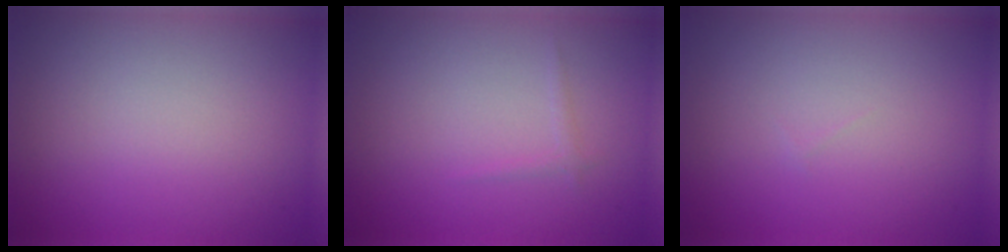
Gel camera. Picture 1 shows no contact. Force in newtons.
{"total": 0.6, "press": 0.6, "slide": 0.0}
{"total": 0.0}